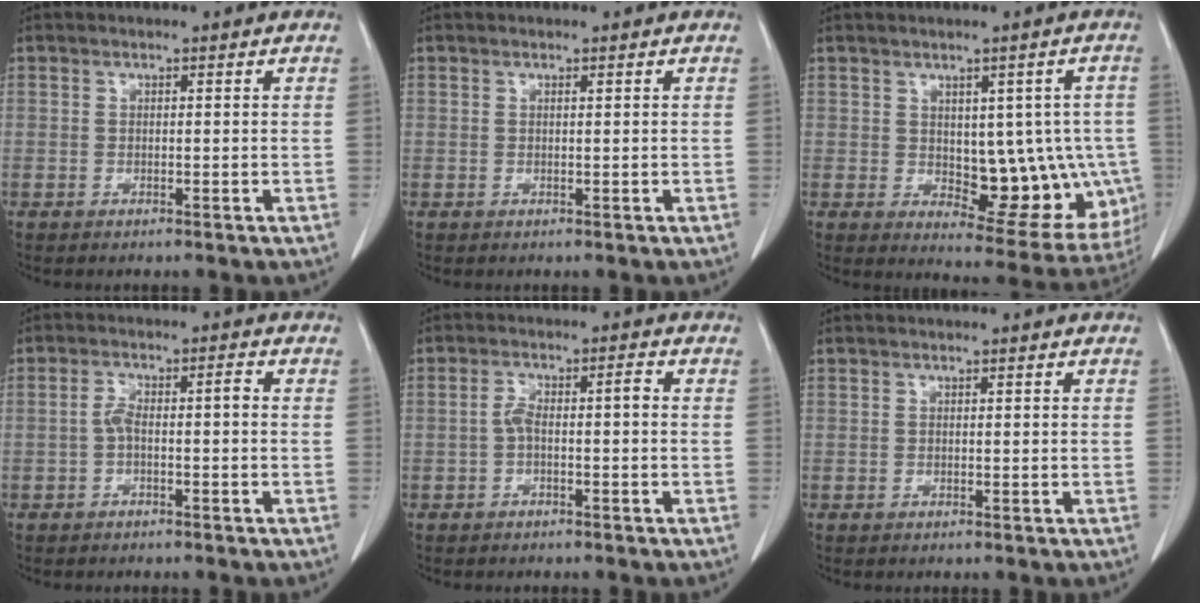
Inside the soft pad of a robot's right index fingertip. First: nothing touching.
{"total": 0.0}
{"total": 12.6, "force": [-0.6, 6.6, 10.7], "torque": [-0.110, 0.010, 0.017]}
{"total": 3.4, "force": [-0.7, 1.0, 3.2], "torque": [-0.062, 0.019, -0.009]}
{"total": 3.6, "force": [-0.6, 1.0, 3.4], "torque": [-0.066, 0.021, -0.007]}
{"total": 0.0}